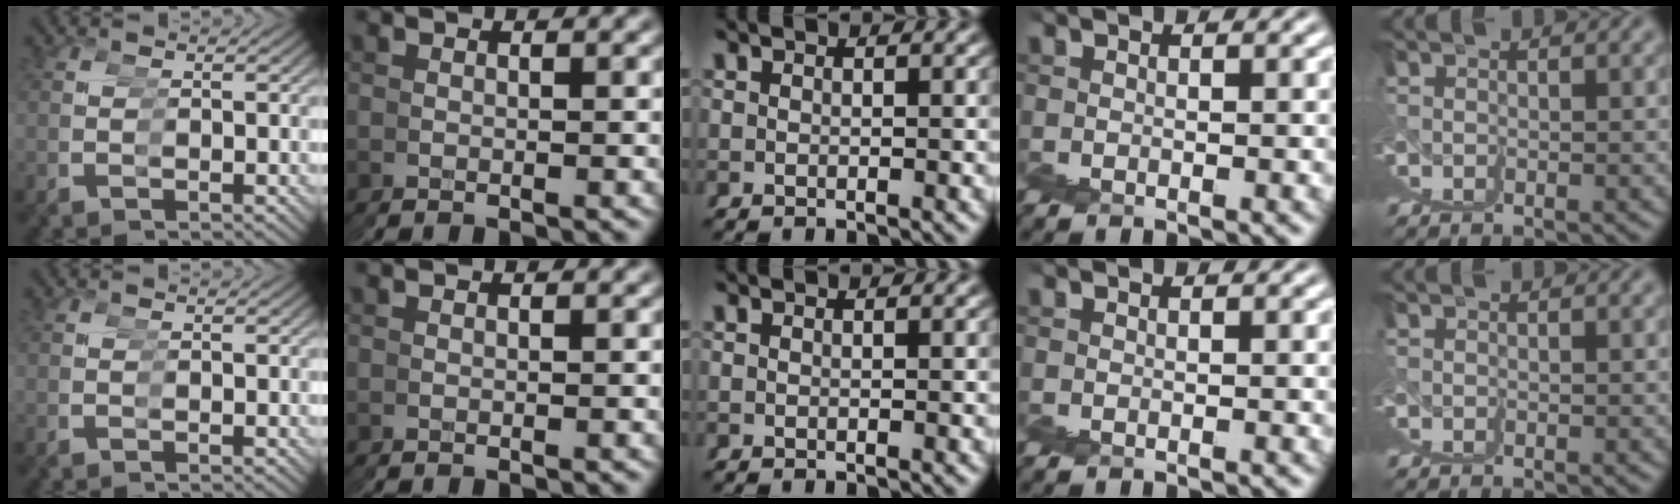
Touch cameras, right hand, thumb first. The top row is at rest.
{}